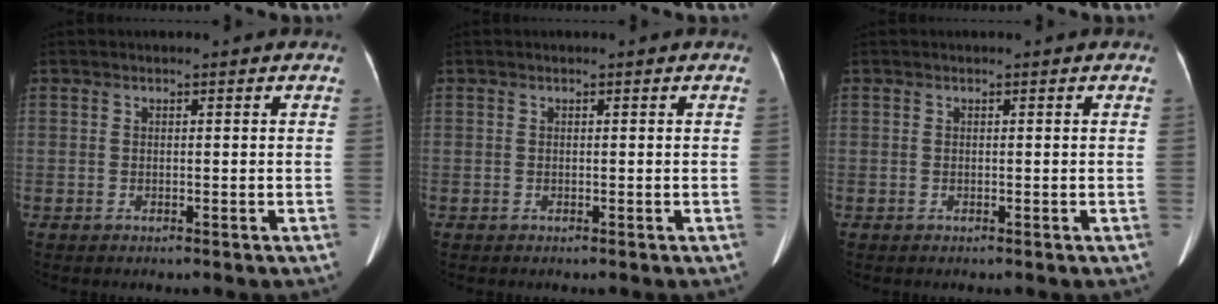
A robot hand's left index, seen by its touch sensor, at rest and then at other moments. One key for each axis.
{"total": 0.0}
{"total": 0.0}